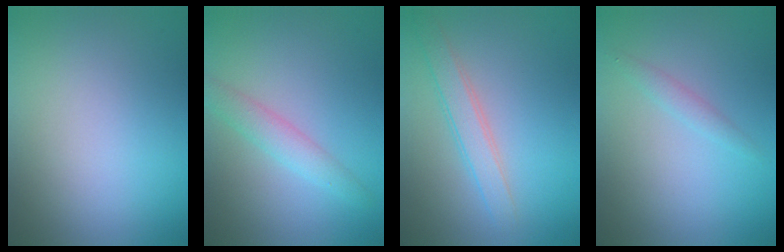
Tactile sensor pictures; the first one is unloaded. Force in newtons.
{"total": 2.4, "press": 2.4, "slide": 0.0}
{"total": 2.5, "press": 2.5, "slide": 0.1}
{"total": 1.5, "press": 1.5, "slide": 0.1}